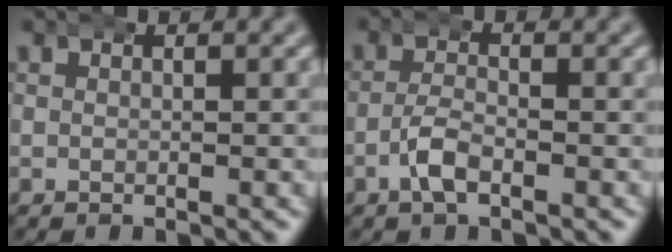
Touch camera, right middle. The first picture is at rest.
{"total": 2.0, "force": [-1.3, 0.7, 1.4], "torque": [-0.031, 0.000, -0.031]}